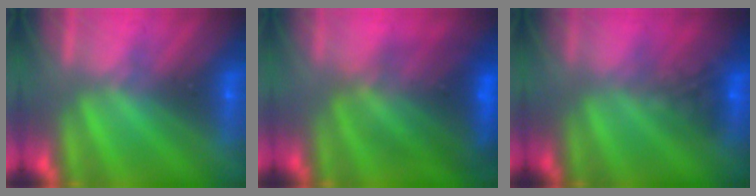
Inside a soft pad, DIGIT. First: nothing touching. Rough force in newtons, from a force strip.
{"total": 7.5}
{"total": 4.7}